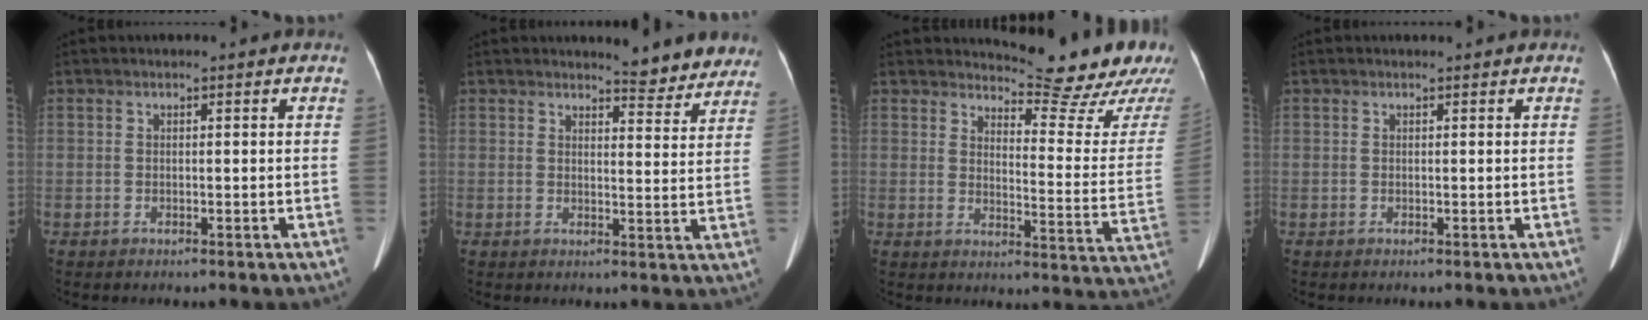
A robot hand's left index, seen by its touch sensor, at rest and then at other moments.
{"total": 7.0, "force": [6.6, 1.5, 1.6], "torque": [-0.005, -0.015, 0.064]}
{"total": 16.4, "force": [15.5, 0.8, 5.2], "torque": [-0.065, -0.107, 0.172]}
{"total": 0.7, "force": [0.7, 0.0, 0.2], "torque": [-0.007, 0.006, 0.011]}